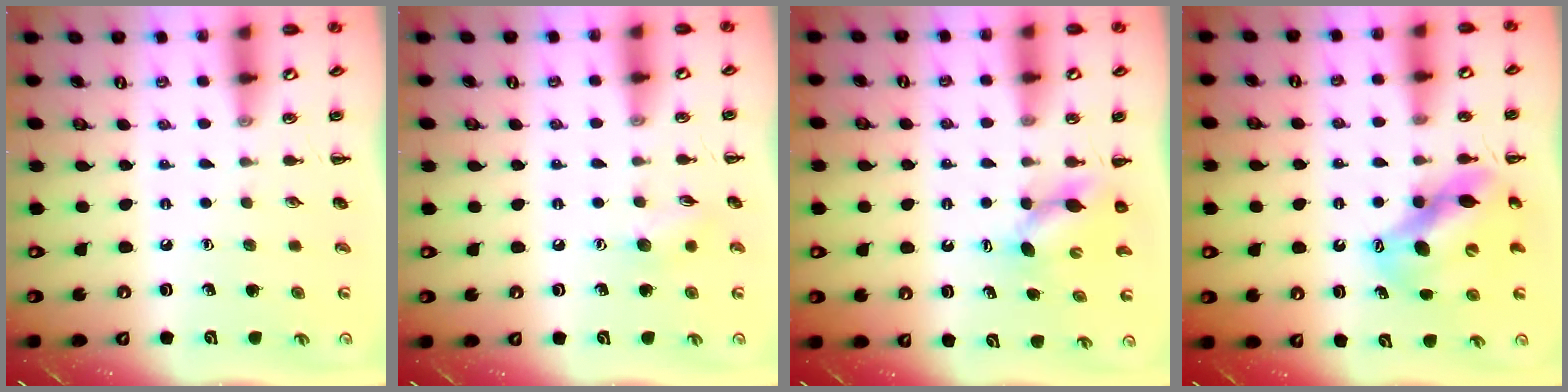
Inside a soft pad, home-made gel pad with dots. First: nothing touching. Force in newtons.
{"total": 6.6, "press": 6.5, "slide": 1.2}
{"total": 4.5, "press": 4.4, "slide": 0.6}
{"total": 12.8, "press": 12.3, "slide": 3.3}